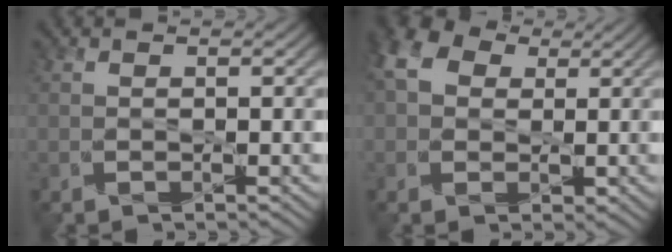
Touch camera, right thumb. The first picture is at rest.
{"total": 7.3, "force": [2.0, 5.9, 3.7], "torque": [-0.106, 0.019, 0.028]}